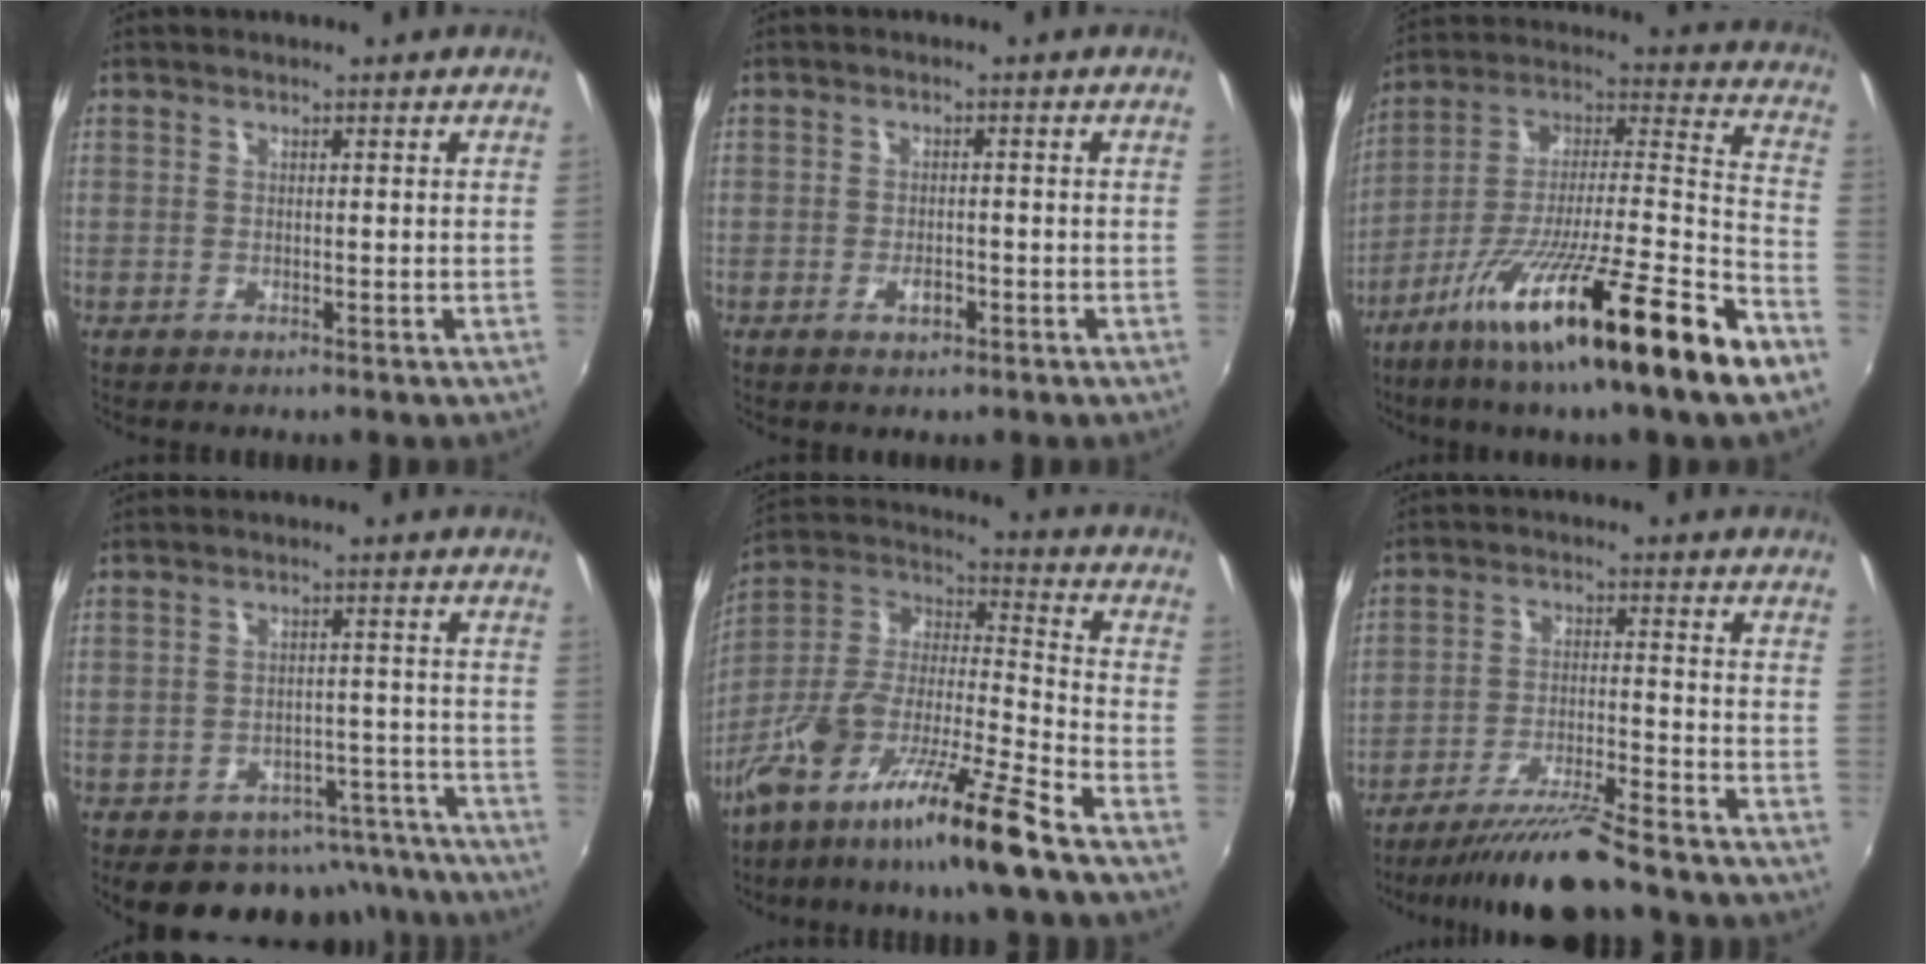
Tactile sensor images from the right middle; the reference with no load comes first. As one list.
[{"total": 2.2, "force": [-1.1, 1.2, 1.4], "torque": [-0.026, -0.002, -0.019]}, {"total": 24.8, "force": [-14.7, 0.7, 19.9], "torque": [-0.295, -0.027, -0.250]}, {"total": 13.9, "force": [-11.6, 6.8, 3.5], "torque": [-0.058, 0.024, -0.128]}, {"total": 18.6, "force": [-13.2, 0.3, 13.1], "torque": [-0.227, -0.021, -0.246]}, {"total": 10.9, "force": [-9.7, -0.2, 5.0], "torque": [-0.107, -0.009, -0.170]}]